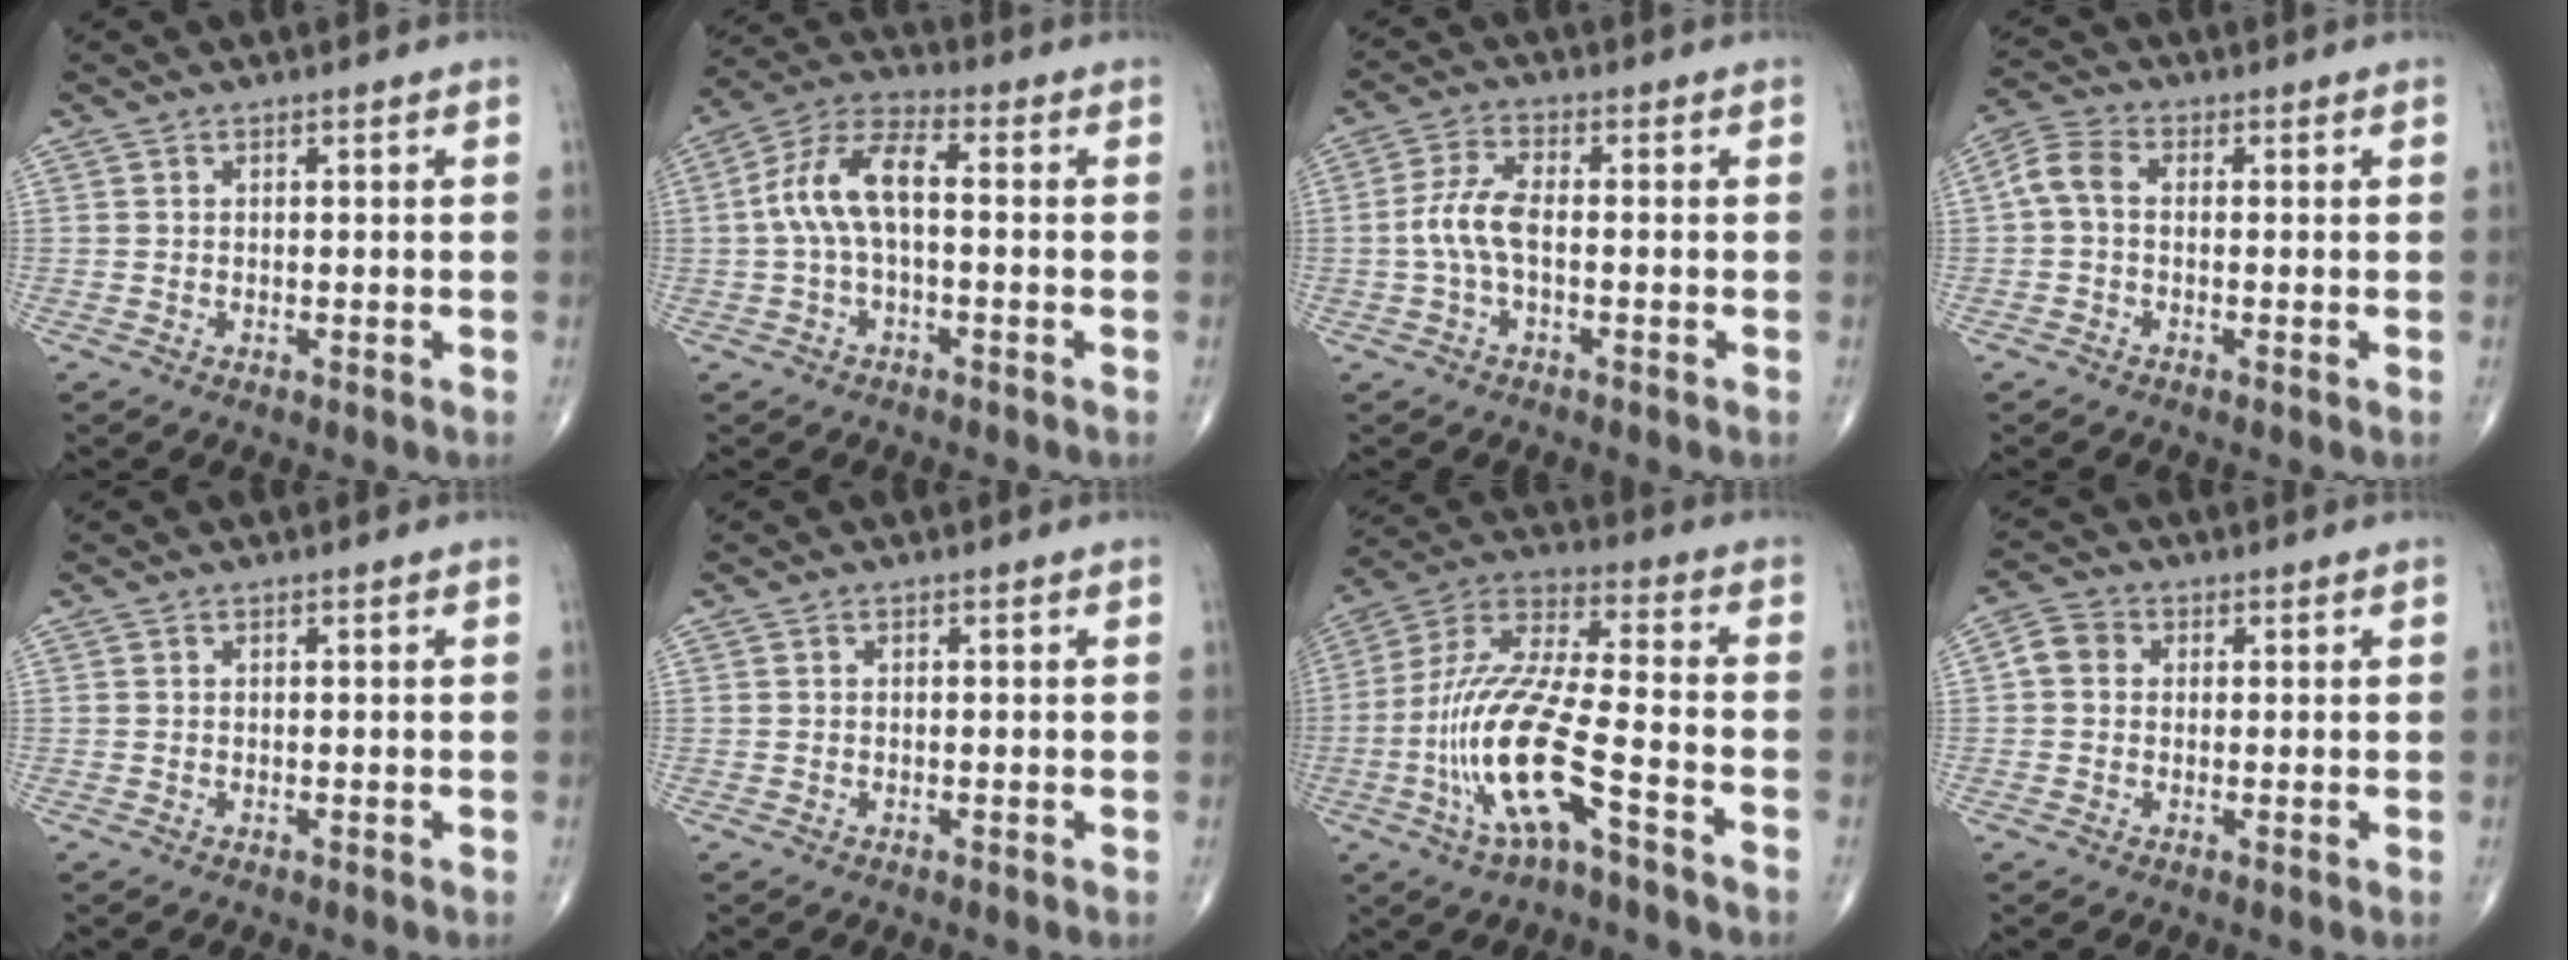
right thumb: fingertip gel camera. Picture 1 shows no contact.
{"total": 10.0, "force": [-0.1, 4.6, 8.9], "torque": [-0.185, 0.039, -0.008]}
{"total": 5.8, "force": [-0.9, 2.3, 5.2], "torque": [-0.126, 0.016, -0.023]}
{"total": 4.8, "force": [-0.1, 3.1, 3.7], "torque": [-0.077, 0.016, -0.013]}
{"total": 0.0}
{"total": 0.0}
{"total": 17.6, "force": [-6.7, 4.4, 15.6], "torque": [-0.335, 0.039, -0.123]}
{"total": 3.8, "force": [0.3, 3.3, 1.9], "torque": [-0.028, 0.010, -0.002]}